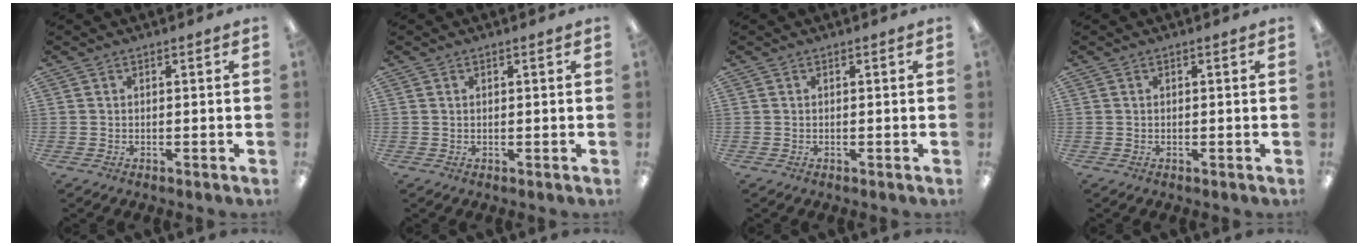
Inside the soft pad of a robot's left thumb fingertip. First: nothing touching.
{"total": 0.5, "force": [0.3, 0.1, 0.4], "torque": [-0.008, 0.002, 0.005]}
{"total": 0.0}
{"total": 0.0}